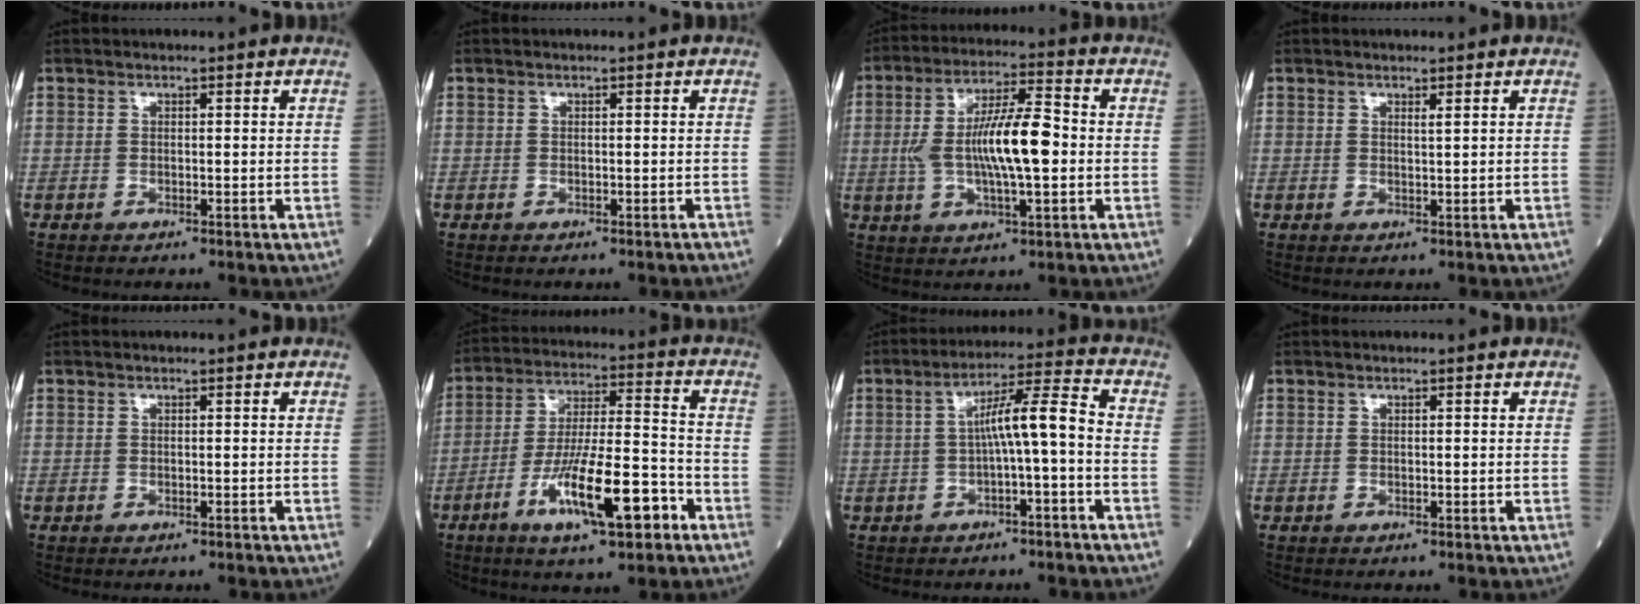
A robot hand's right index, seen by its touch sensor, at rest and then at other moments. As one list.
[{"total": 0.0}, {"total": 12.1, "force": [-0.5, 2.6, 11.8], "torque": [-0.222, 0.014, -0.010]}, {"total": 0.7, "force": [0.5, -0.1, 0.4], "torque": [-0.014, -0.006, 0.011]}, {"total": 0.0}, {"total": 14.1, "force": [-6.6, 2.4, 12.2], "torque": [-0.220, -0.002, -0.112]}, {"total": 7.1, "force": [-1.0, 0.4, 7.0], "torque": [-0.116, 0.027, -0.014]}, {"total": 0.0}]